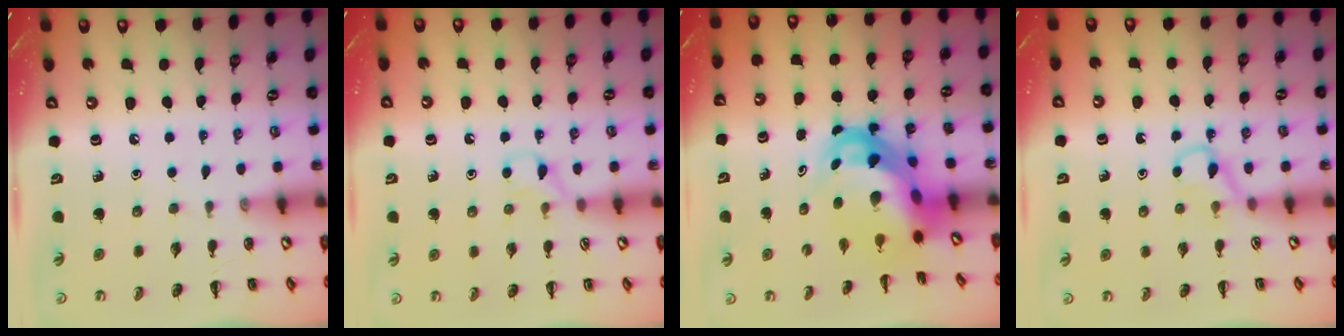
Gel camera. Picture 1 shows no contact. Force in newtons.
{"total": 5.4, "press": 5.1, "slide": 1.9}
{"total": 8.0, "press": 7.7, "slide": 2.1}
{"total": 3.5, "press": 3.3, "slide": 1.2}